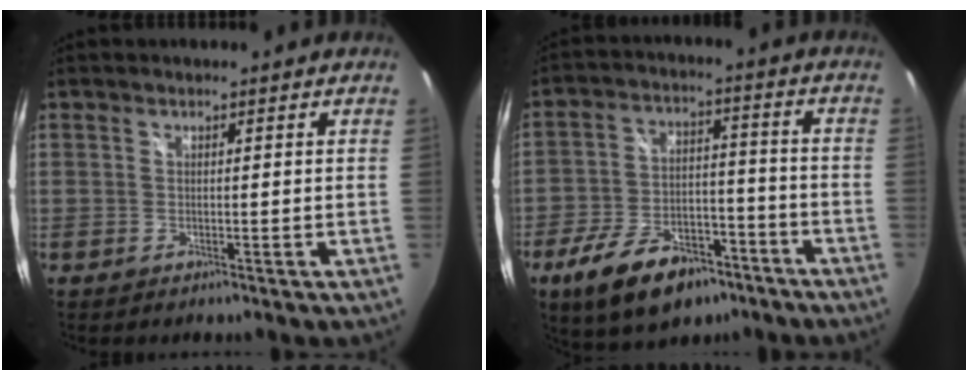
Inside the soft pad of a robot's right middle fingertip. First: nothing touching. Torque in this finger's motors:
{"motor_torque": [1.11, -1.03, 0.23, 0.12]}